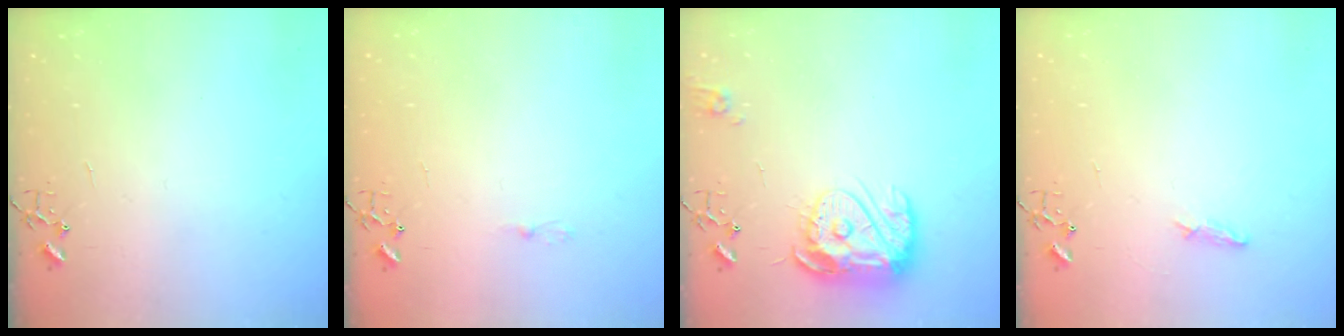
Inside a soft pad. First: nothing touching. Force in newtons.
{"total": 2.5, "press": 2.5, "slide": 0.3}
{"total": 15.4, "press": 15.3, "slide": 1.3}
{"total": 5.9, "press": 5.8, "slide": 0.7}